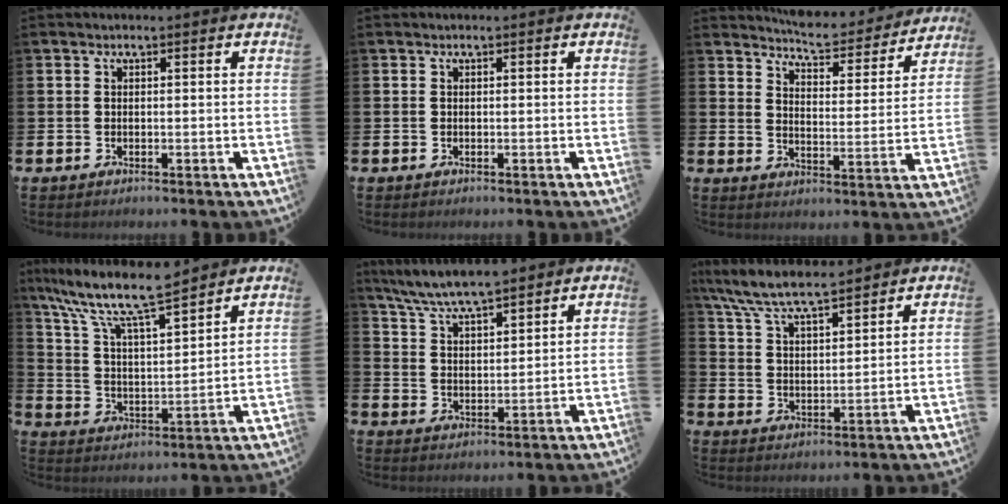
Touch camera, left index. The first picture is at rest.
{"total": 0.0}
{"total": 6.3, "force": [6.2, 0.8, 1.0], "torque": [-0.036, -0.047, 0.105]}
{"total": 10.1, "force": [8.9, 1.3, 4.6], "torque": [-0.130, -0.048, 0.155]}
{"total": 6.9, "force": [6.7, 0.5, 1.7], "torque": [-0.063, -0.030, 0.123]}
{"total": 7.3, "force": [6.9, 0.7, 2.3], "torque": [-0.076, -0.037, 0.125]}